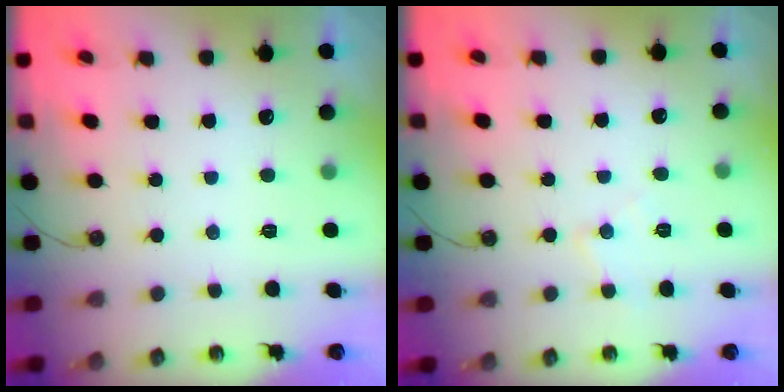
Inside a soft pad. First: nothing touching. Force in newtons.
{"total": 5.9, "press": 5.9, "slide": 0.5}